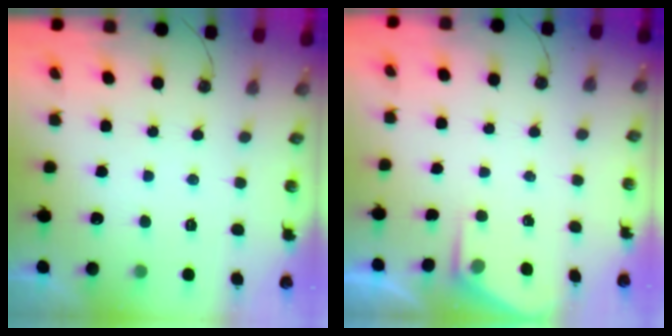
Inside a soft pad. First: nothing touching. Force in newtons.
{"total": 1.5, "press": 1.4, "slide": 0.2}